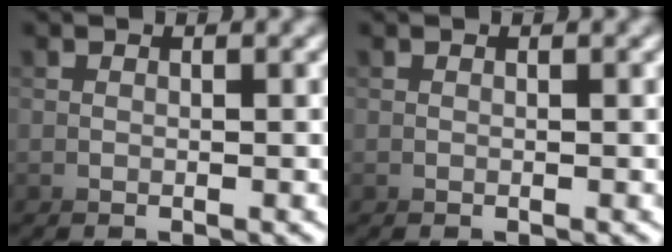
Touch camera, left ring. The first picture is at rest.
{"total": 0.0}